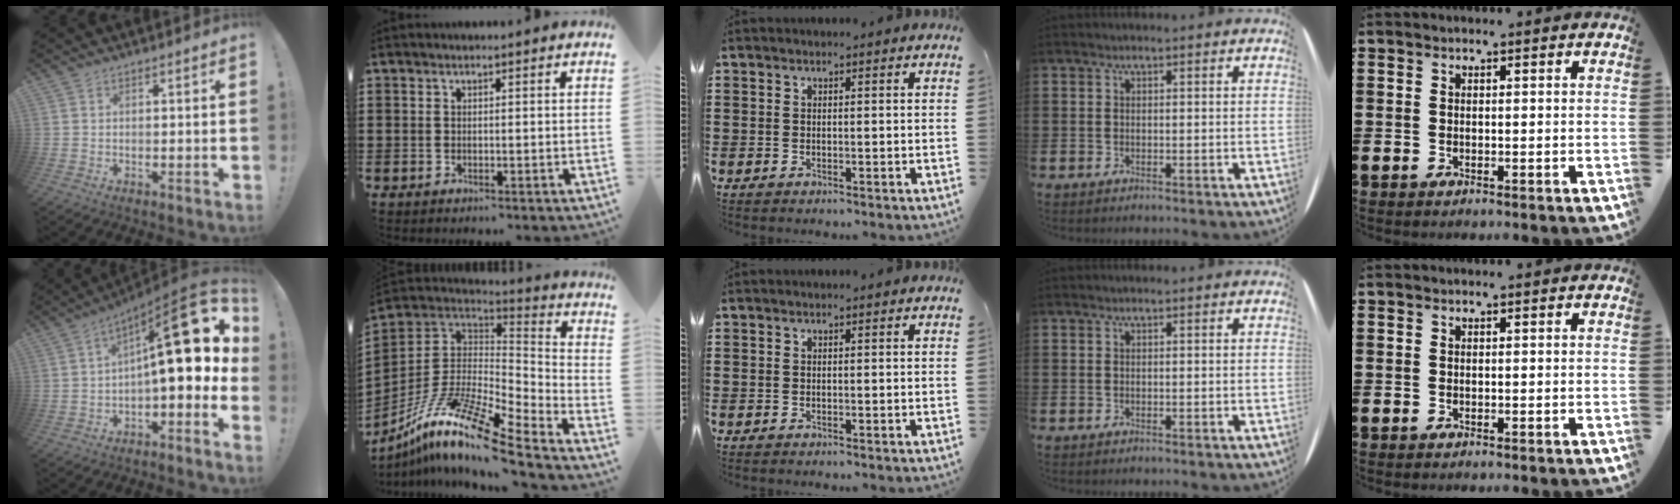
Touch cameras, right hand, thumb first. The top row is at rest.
{"thumb": {"total": 21.3, "force": [3.9, 6.5, 19.9], "torque": [-0.287, -0.025, 0.064]}, "index": {"total": 14.1, "force": [-9.5, 2.5, 10.1], "torque": [-0.206, 0.012, -0.185]}}